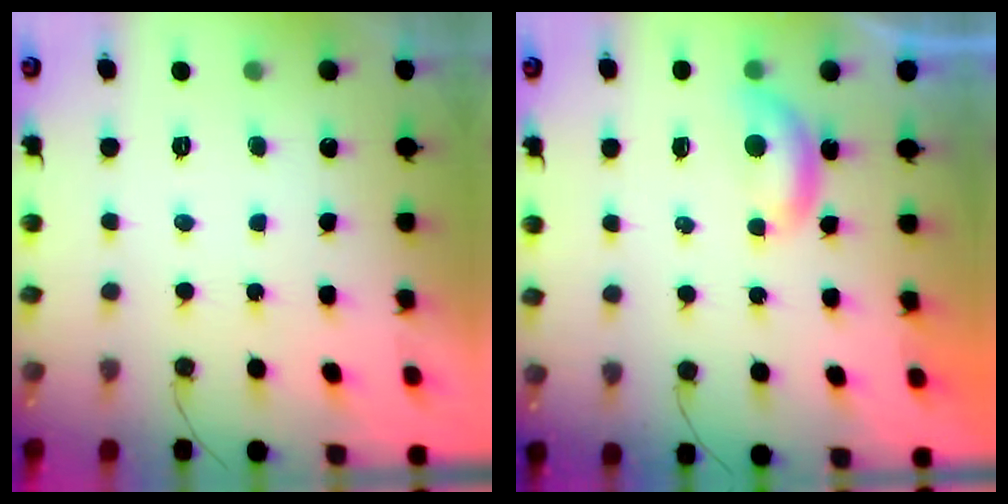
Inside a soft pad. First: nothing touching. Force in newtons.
{"total": 5.0, "press": 5.0, "slide": 0.6}